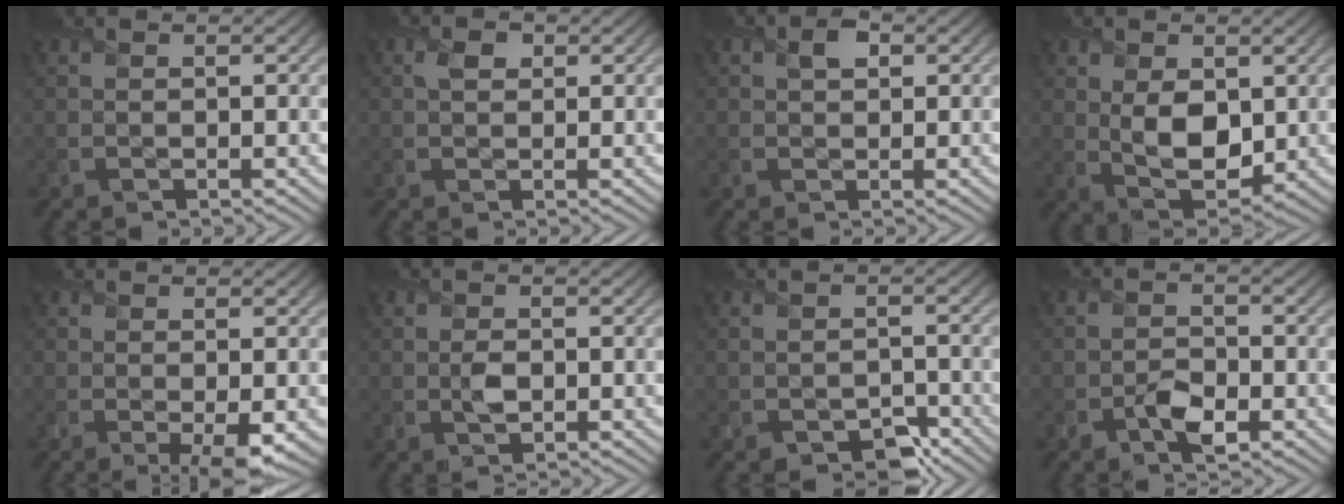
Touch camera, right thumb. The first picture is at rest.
{"total": 1.7, "force": [0.6, 1.1, 1.1], "torque": [-0.023, 0.003, 0.008]}
{"total": 2.3, "force": [0.8, 1.6, 1.4], "torque": [-0.028, 0.004, 0.011]}
{"total": 7.2, "force": [0.9, 4.7, 5.4], "torque": [-0.110, -0.011, 0.018]}
{"total": 3.2, "force": [-0.7, 1.0, 2.9], "torque": [-0.051, -0.013, -0.013]}
{"total": 2.2, "force": [-0.1, 1.6, 1.5], "torque": [-0.032, -0.005, -0.003]}
{"total": 3.3, "force": [-2.1, 2.1, 1.4], "torque": [-0.019, -0.009, -0.034]}
{"total": 3.7, "force": [-1.7, 2.2, 2.5], "torque": [-0.045, -0.005, -0.033]}